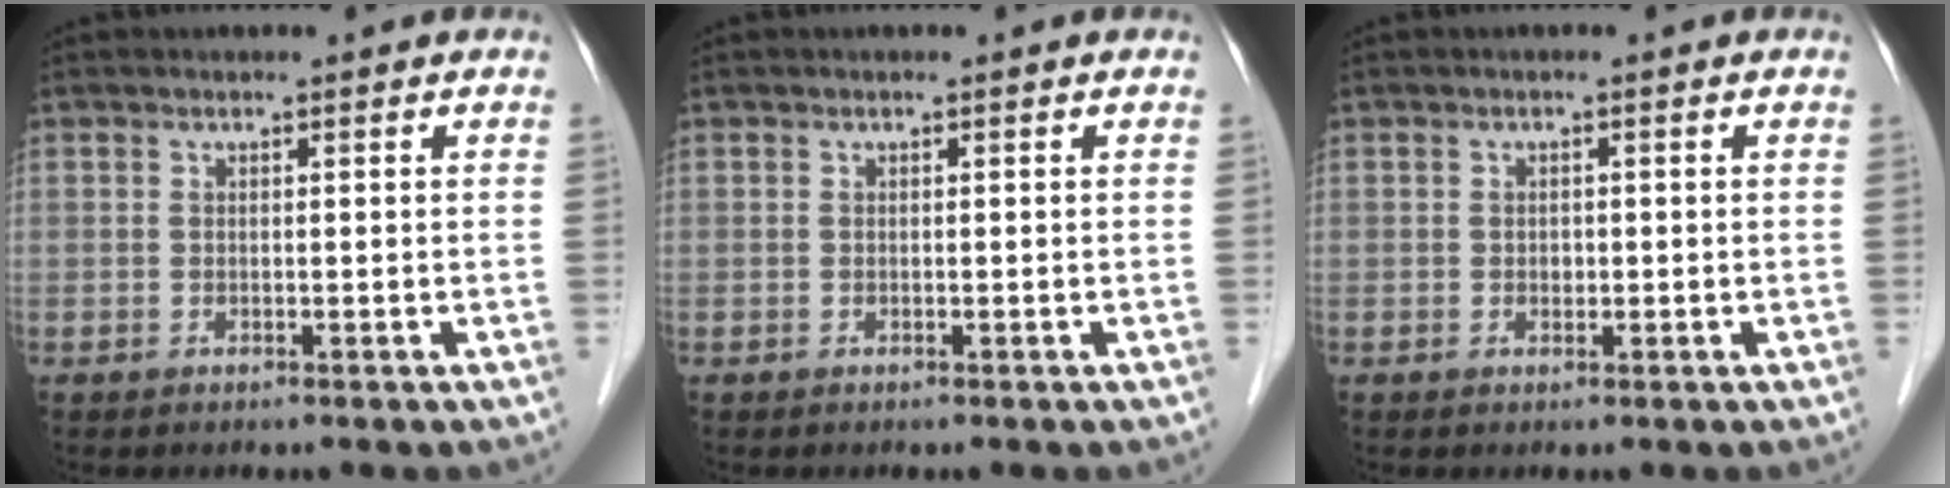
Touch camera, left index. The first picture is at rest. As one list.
[{"total": 0.0}, {"total": 1.0, "force": [-0.2, 0.8, 0.6], "torque": [-0.011, 0.002, -0.001]}]